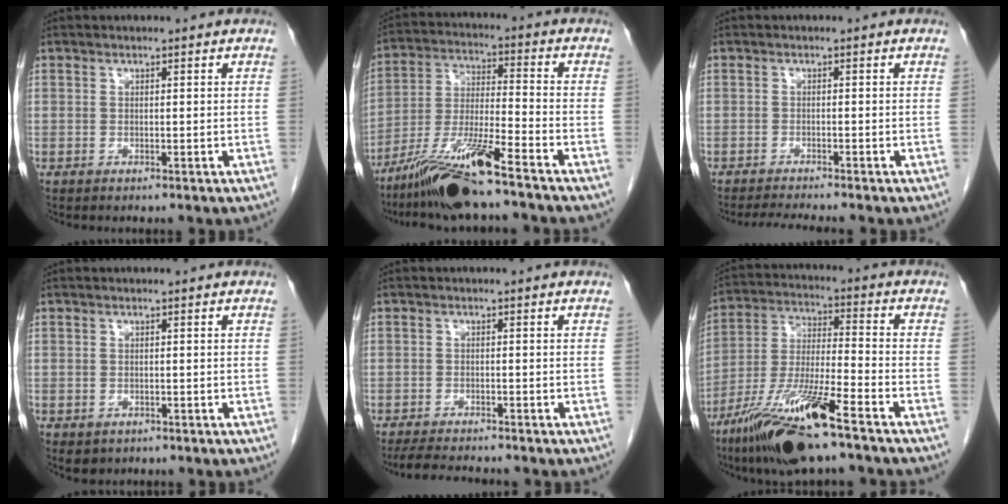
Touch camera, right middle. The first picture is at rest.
{"total": 12.7, "force": [-9.4, -0.1, 8.5], "torque": [-0.169, -0.024, -0.173]}
{"total": 3.6, "force": [-3.3, -0.9, 1.1], "torque": [-0.023, -0.018, -0.056]}
{"total": 1.9, "force": [-1.0, 1.5, 0.6], "torque": [-0.009, 0.000, -0.004]}
{"total": 5.1, "force": [-4.8, 0.3, 1.7], "torque": [-0.032, -0.020, -0.079]}
{"total": 16.2, "force": [-10.5, 1.3, 12.3], "torque": [-0.255, -0.034, -0.193]}